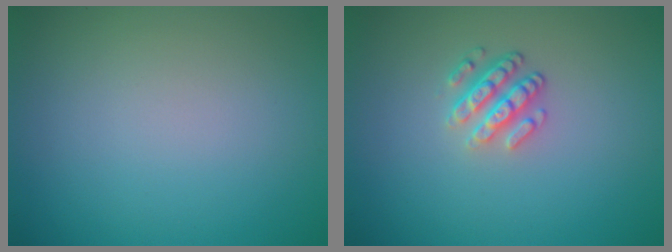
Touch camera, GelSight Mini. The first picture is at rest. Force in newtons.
{"total": 2.8, "press": 2.3, "slide": 1.5}